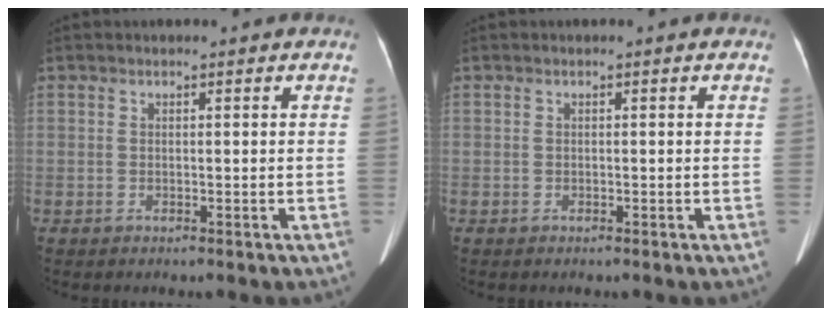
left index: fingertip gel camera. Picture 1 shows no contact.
{"total": 0.0}